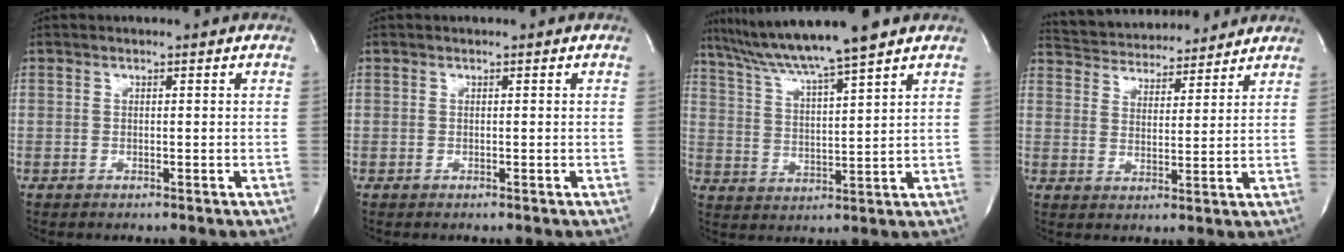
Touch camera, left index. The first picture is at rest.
{"total": 0.0}
{"total": 11.7, "force": [9.8, -1.3, 6.4], "torque": [-0.115, 0.015, 0.170]}
{"total": 14.1, "force": [13.2, 3.2, 3.5], "torque": [-0.060, 0.024, 0.202]}